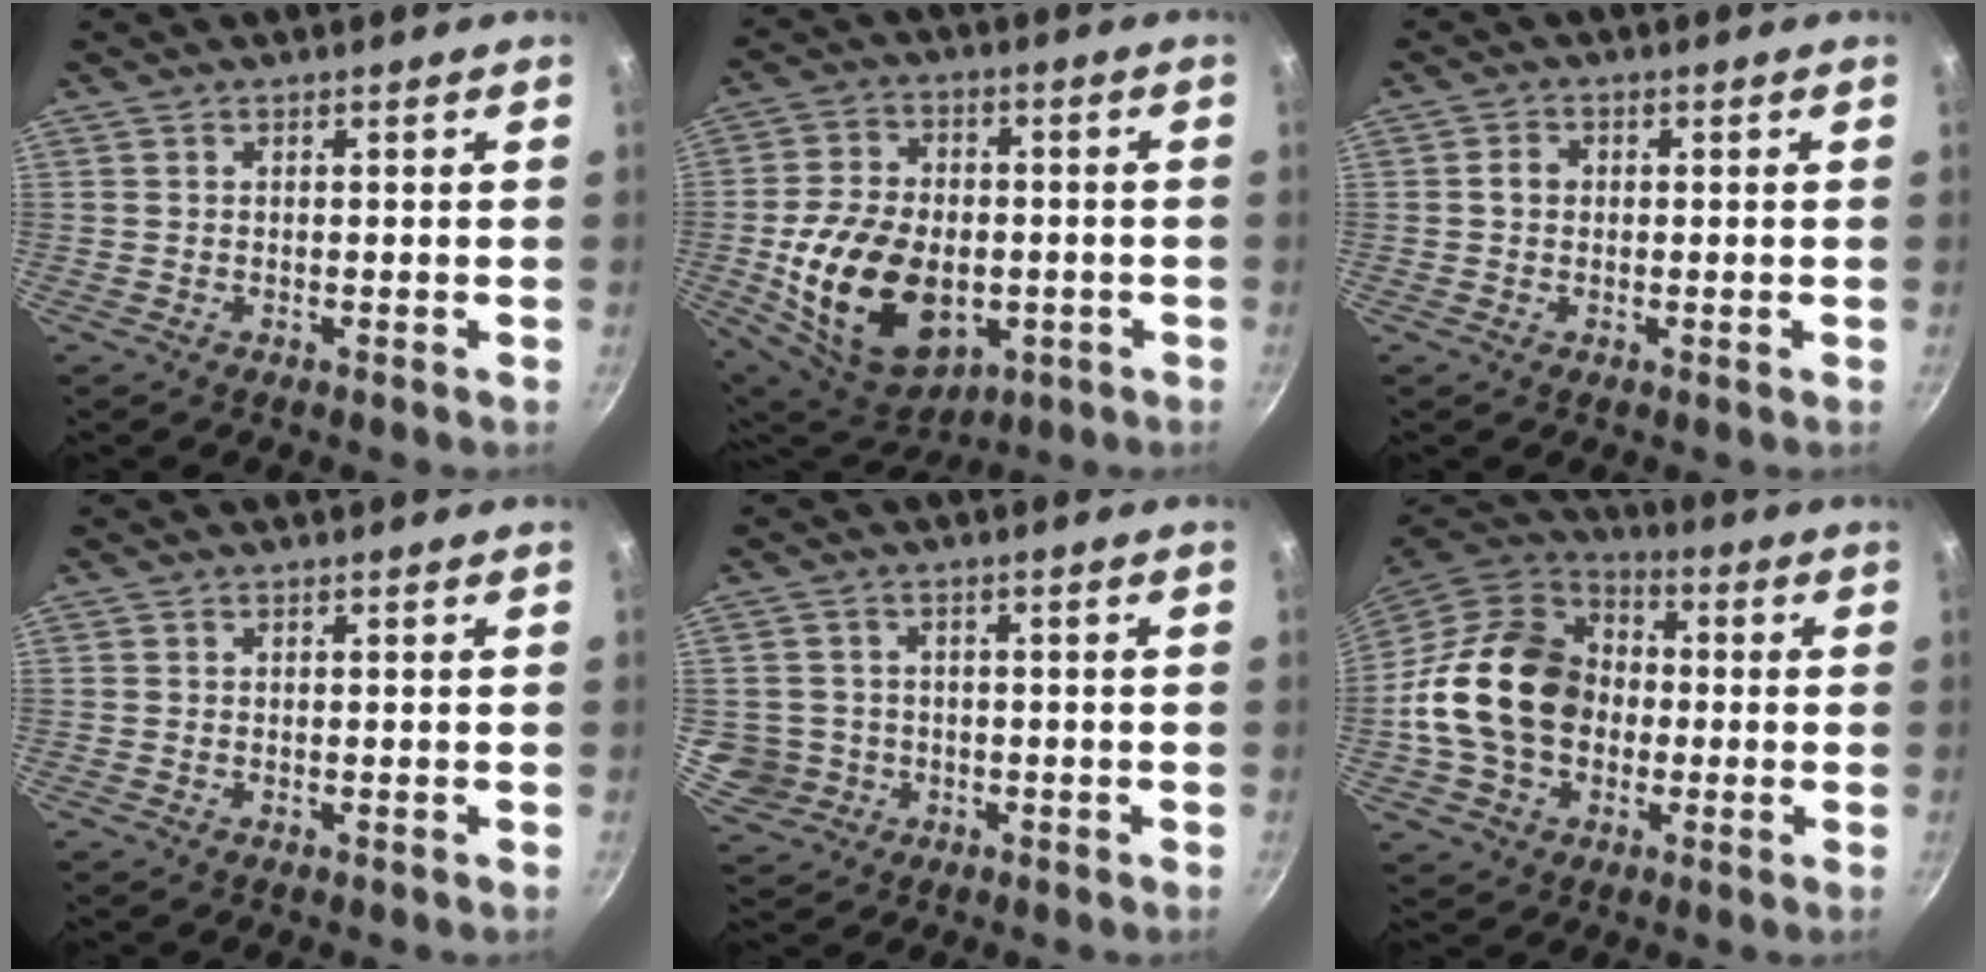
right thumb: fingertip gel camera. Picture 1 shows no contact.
{"total": 18.5, "force": [-3.4, 12.6, 13.1], "torque": [-0.209, 0.005, -0.036]}
{"total": 2.4, "force": [0.2, 2.0, 1.3], "torque": [-0.014, 0.007, 0.001]}
{"total": 0.0}
{"total": 6.2, "force": [-0.8, 6.0, 1.3], "torque": [-0.006, 0.012, -0.002]}
{"total": 20.1, "force": [-1.2, 15.6, 12.6], "torque": [-0.202, 0.038, -0.026]}